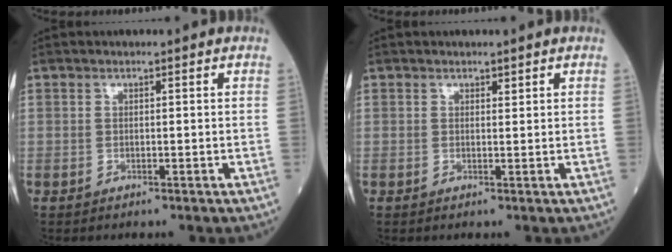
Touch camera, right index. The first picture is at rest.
{"total": 0.5, "force": [0.4, 0.2, 0.2], "torque": [-0.006, -0.003, 0.007]}